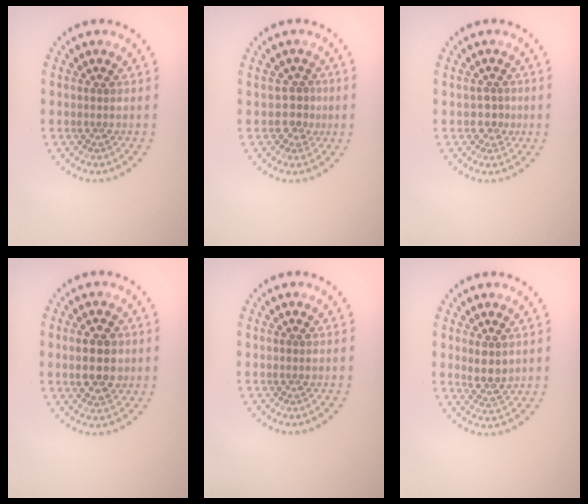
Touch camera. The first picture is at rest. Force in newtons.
{"total": 1.6, "press": 1.4, "slide": 0.9}
{"total": 1.3, "press": 1.2, "slide": 0.5}
{"total": 4.0, "press": 4.0, "slide": 0.2}
{"total": 0.0}
{"total": 2.3, "press": 2.1, "slide": 1.1}